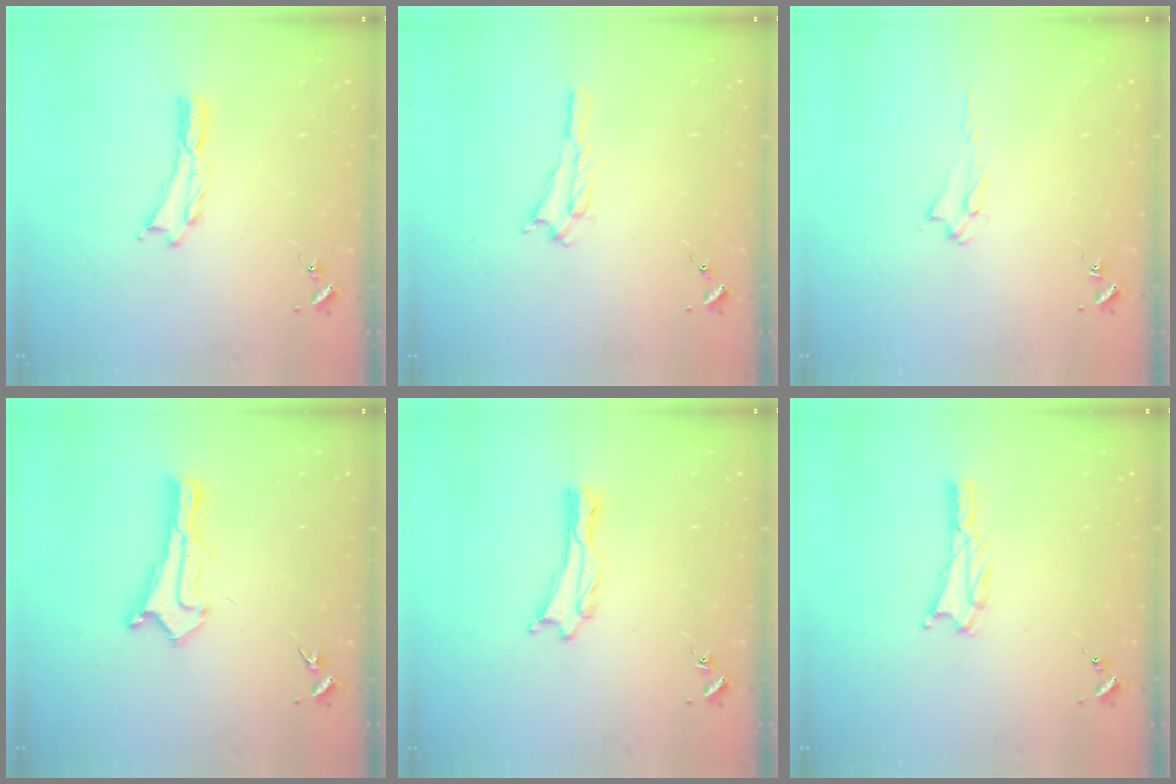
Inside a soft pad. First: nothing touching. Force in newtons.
{"total": 1.4, "press": 1.4, "slide": 0.2}
{"total": 1.9, "press": 1.8, "slide": 0.4}
{"total": 1.1, "press": 1.1, "slide": 0.1}
{"total": 0.0}
{"total": 0.7, "press": 0.7, "slide": 0.1}